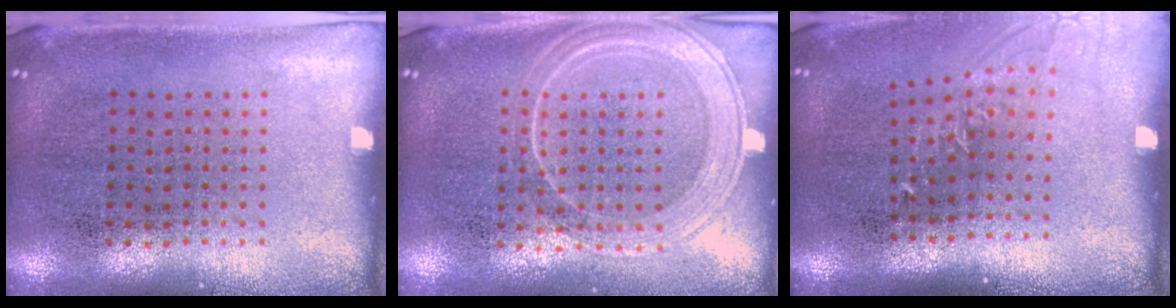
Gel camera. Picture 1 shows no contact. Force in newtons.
{"total": 1.9, "press": 1.8, "slide": 0.5}
{"total": 1.2, "press": 1.0, "slide": 0.7}